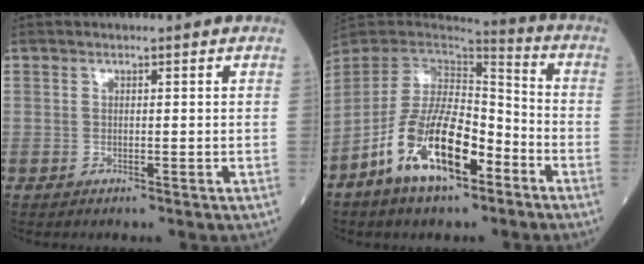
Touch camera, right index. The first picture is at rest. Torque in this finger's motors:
{"motor_torque": [1.14, -1.00, 0.52, 0.13]}